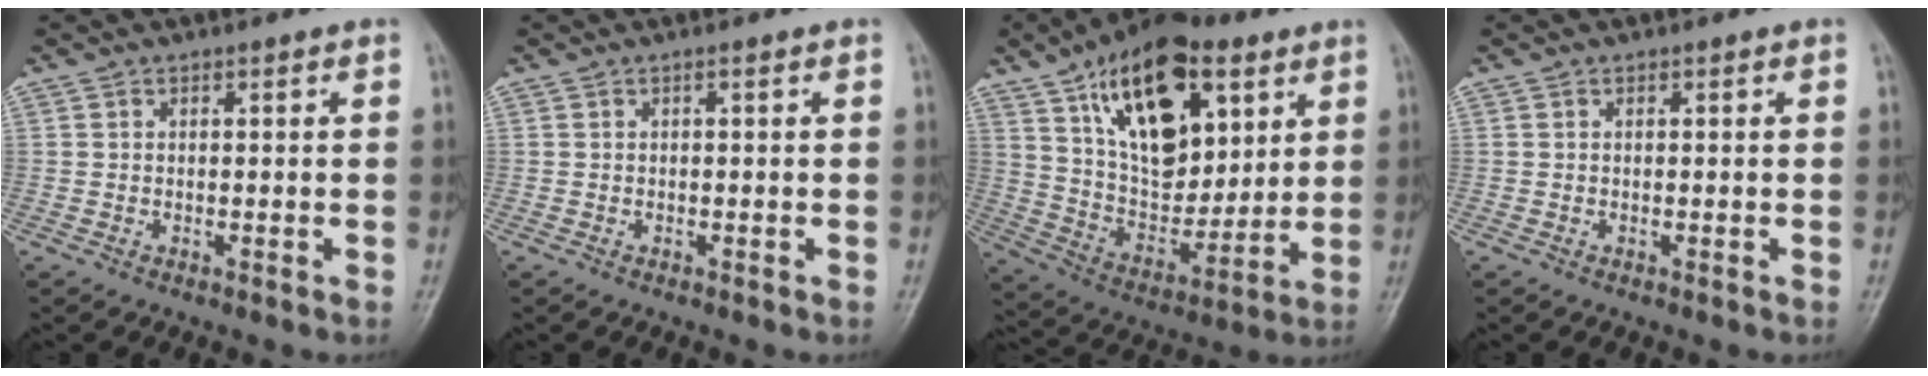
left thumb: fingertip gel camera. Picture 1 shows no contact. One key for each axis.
{"total": 0.0}
{"total": 22.8, "fx": 10.5, "fy": 12.8, "fz": 15.8, "tx": -0.213, "ty": -0.041, "tz": 0.180}
{"total": 0.0}